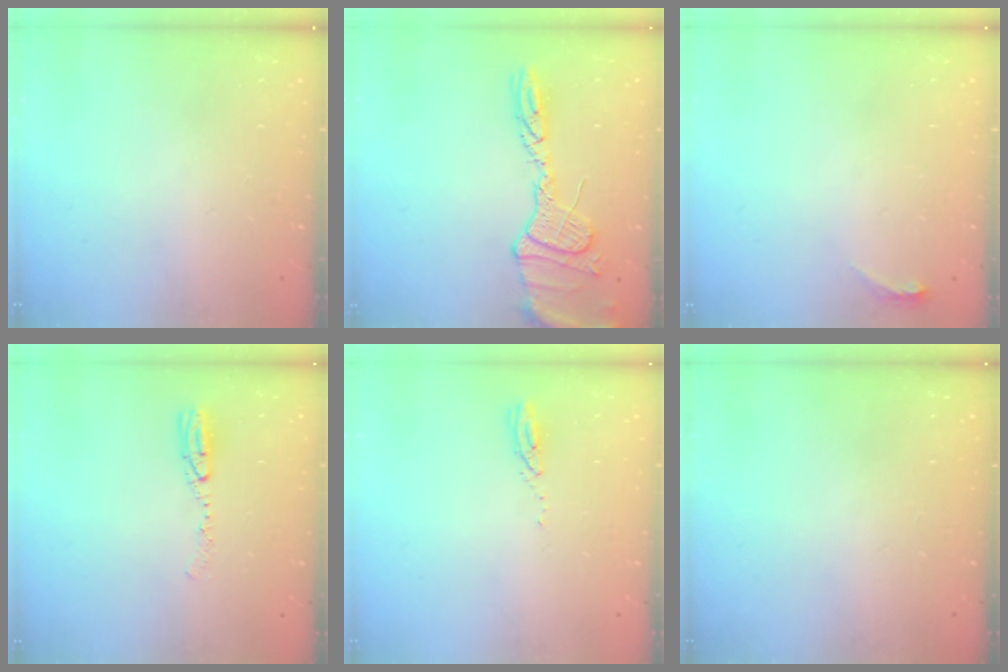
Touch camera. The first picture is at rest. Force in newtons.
{"total": 14.8, "press": 14.8, "slide": 1.1}
{"total": 3.8, "press": 3.5, "slide": 1.6}
{"total": 6.3, "press": 6.0, "slide": 1.7}
{"total": 3.0, "press": 3.0, "slide": 0.1}
{"total": 0.0}